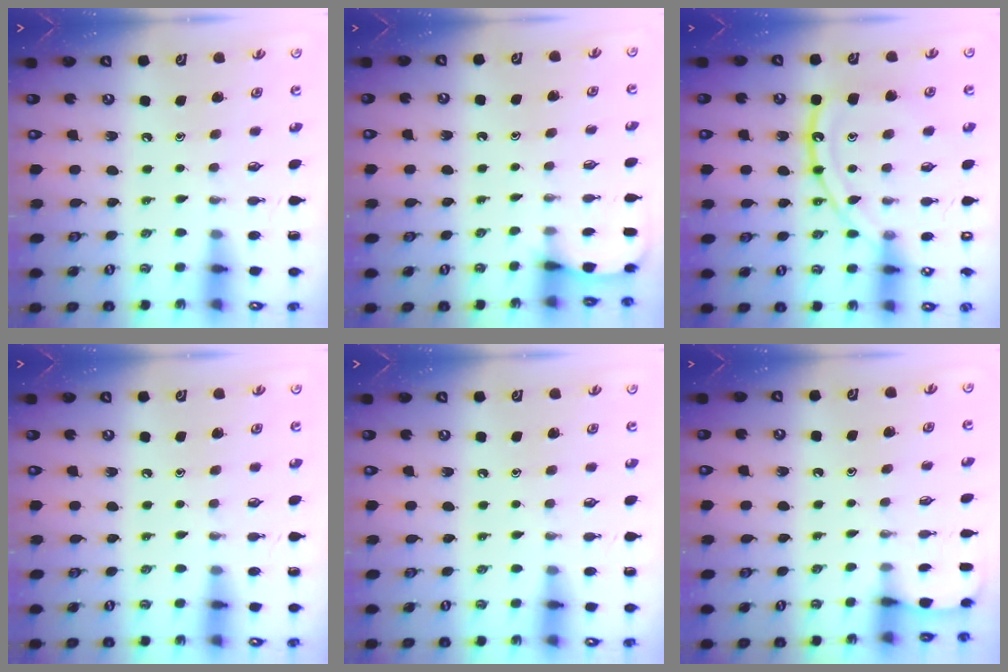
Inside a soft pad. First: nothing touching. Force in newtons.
{"total": 2.8, "press": 2.8, "slide": 0.1}
{"total": 13.7, "press": 13.6, "slide": 1.2}
{"total": 0.0}
{"total": 0.0}
{"total": 1.3, "press": 1.3, "slide": 0.1}